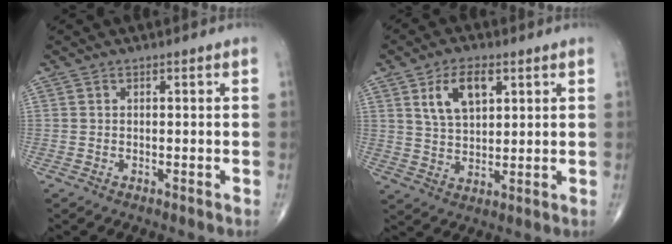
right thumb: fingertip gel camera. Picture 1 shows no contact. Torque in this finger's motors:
{"motor_torque": [-0.76, 1.04, 0.81, 0.48, 0.04]}